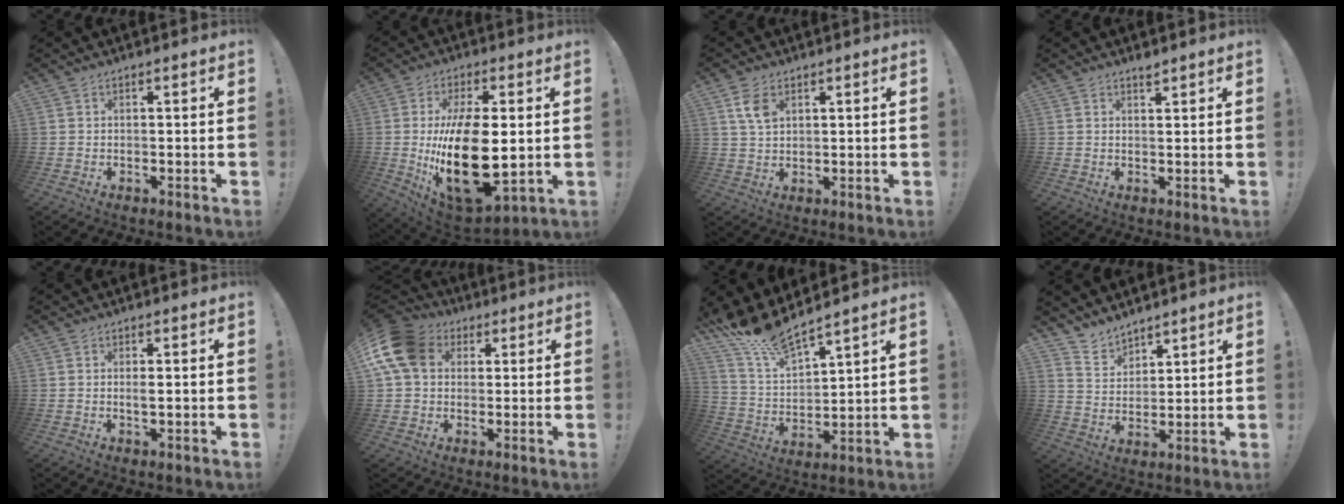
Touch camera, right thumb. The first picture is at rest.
{"total": 24.6, "force": [-0.3, 12.5, 21.1], "torque": [-0.387, -0.029, 0.007]}
{"total": 5.8, "force": [2.7, 3.3, 3.9], "torque": [-0.070, -0.005, 0.053]}
{"total": 1.9, "force": [1.7, 0.2, 0.8], "torque": [0.000, -0.013, 0.028]}
{"total": 1.5, "force": [0.1, 0.3, 1.5], "torque": [-0.021, -0.005, 0.001]}
{"total": 14.7, "force": [3.9, 11.3, 8.6], "torque": [-0.167, -0.005, 0.077]}
{"total": 12.2, "force": [11.3, 1.5, 4.4], "torque": [-0.104, -0.087, 0.202]}
{"total": 7.2, "force": [6.5, 3.1, 0.7], "torque": [-0.030, -0.051, 0.128]}